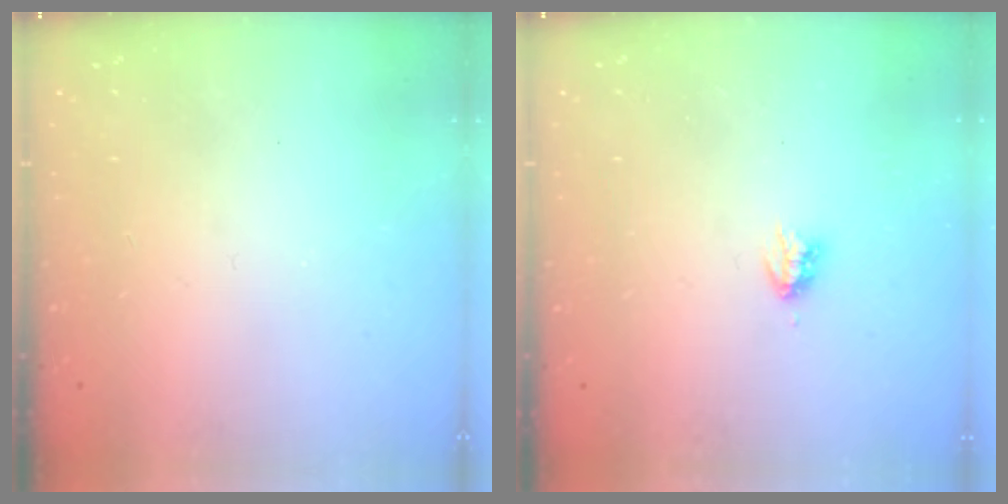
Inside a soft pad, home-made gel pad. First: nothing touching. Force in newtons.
{"total": 2.9, "press": 2.9, "slide": 0.5}